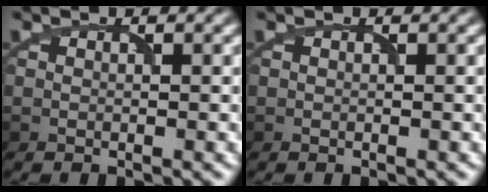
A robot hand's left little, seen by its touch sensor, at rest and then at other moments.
{"total": 0.0}